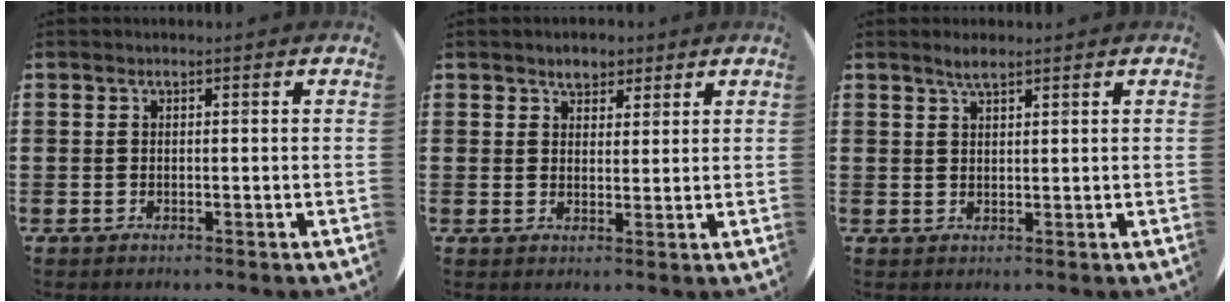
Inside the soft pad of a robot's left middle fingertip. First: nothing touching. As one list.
[{"total": 2.8, "force": [2.3, 1.5, 0.6], "torque": [0.001, 0.001, 0.041]}, {"total": 2.0, "force": [1.7, 0.2, 1.0], "torque": [-0.021, 0.003, 0.030]}]